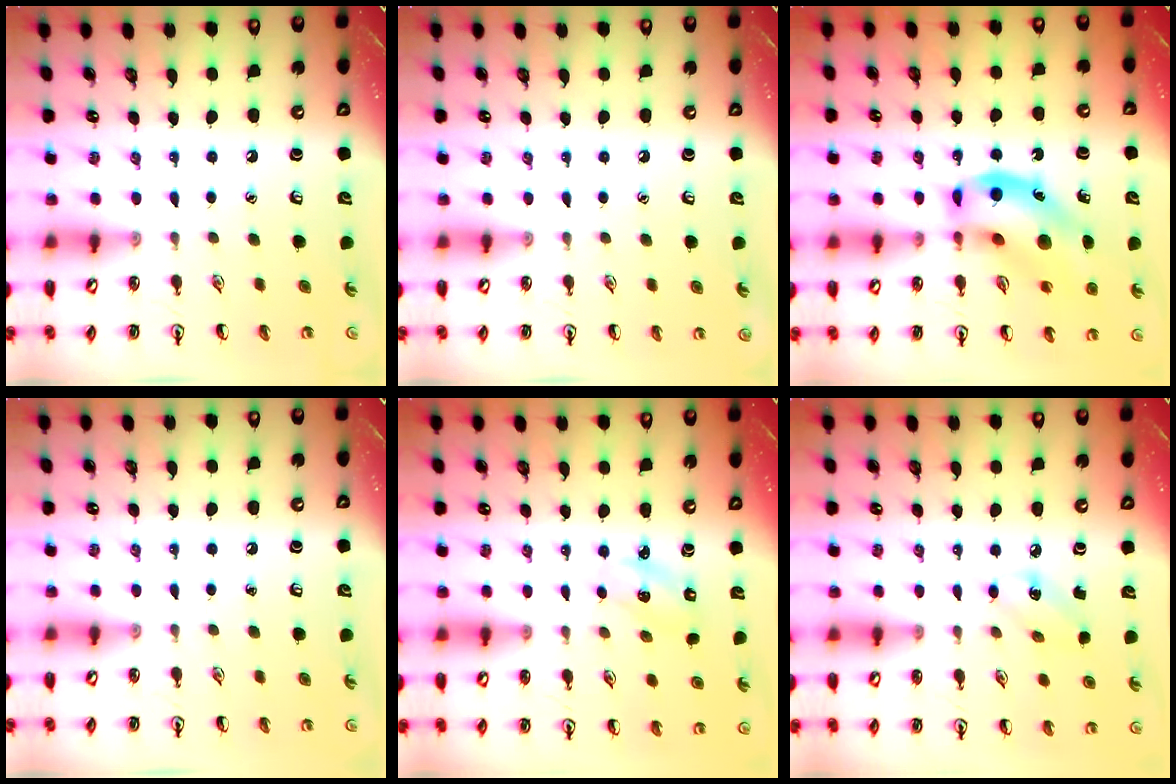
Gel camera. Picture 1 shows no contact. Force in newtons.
{"total": 0.0}
{"total": 16.7, "press": 16.2, "slide": 4.3}
{"total": 0.0}
{"total": 2.2, "press": 2.1, "slide": 0.4}
{"total": 3.9, "press": 3.7, "slide": 1.3}